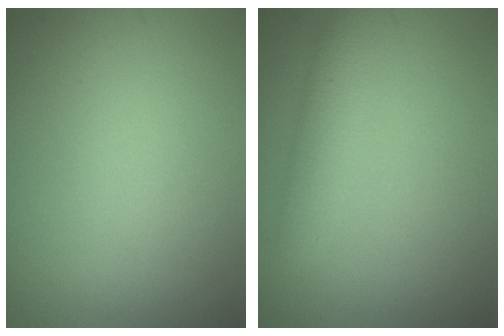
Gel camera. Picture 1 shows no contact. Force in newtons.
{"total": 2.4, "press": 2.4, "slide": 0.1}